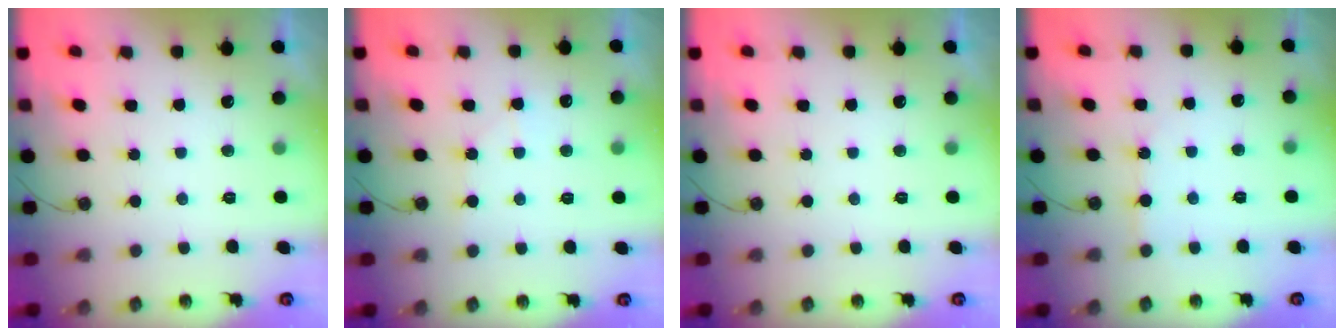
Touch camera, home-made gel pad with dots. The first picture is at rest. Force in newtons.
{"total": 4.6, "press": 4.6, "slide": 0.7}
{"total": 0.0}
{"total": 3.7, "press": 3.7, "slide": 0.5}